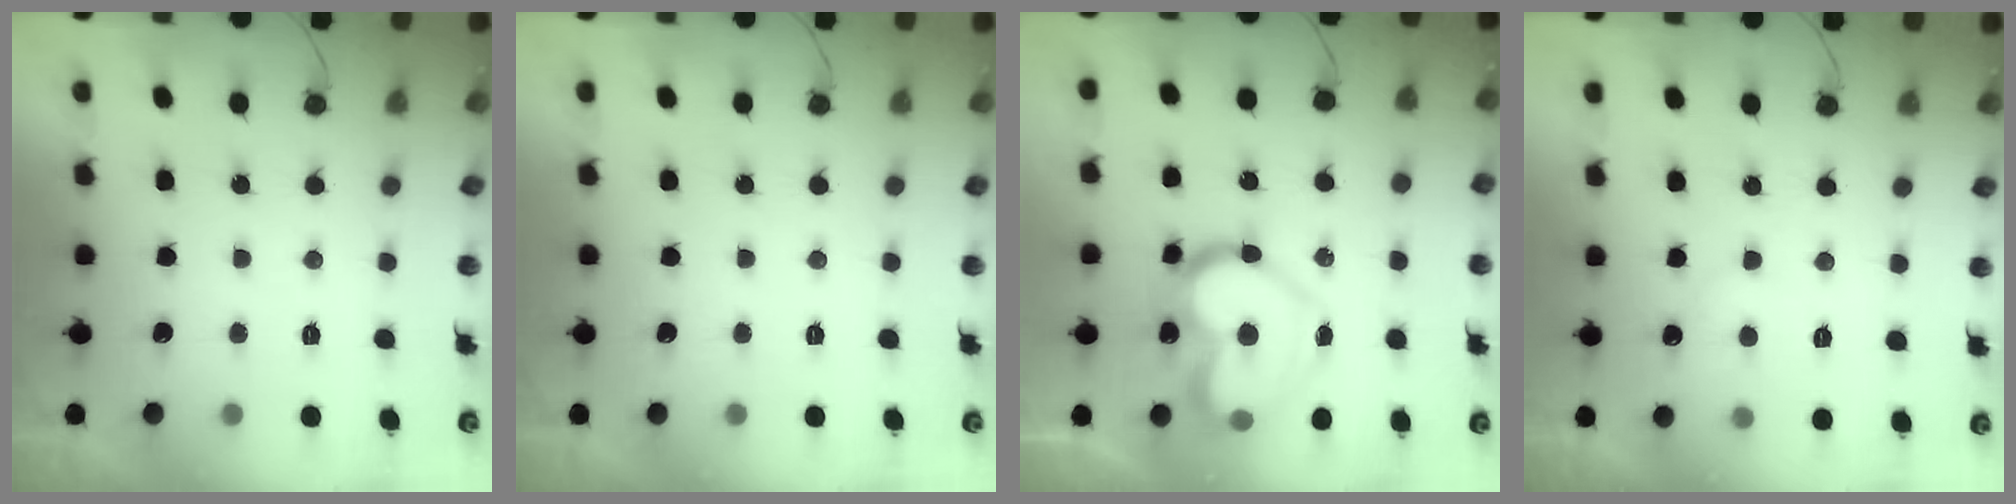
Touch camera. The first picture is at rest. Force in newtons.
{"total": 0.0}
{"total": 19.6, "press": 19.6, "slide": 1.6}
{"total": 5.1, "press": 5.0, "slide": 0.4}